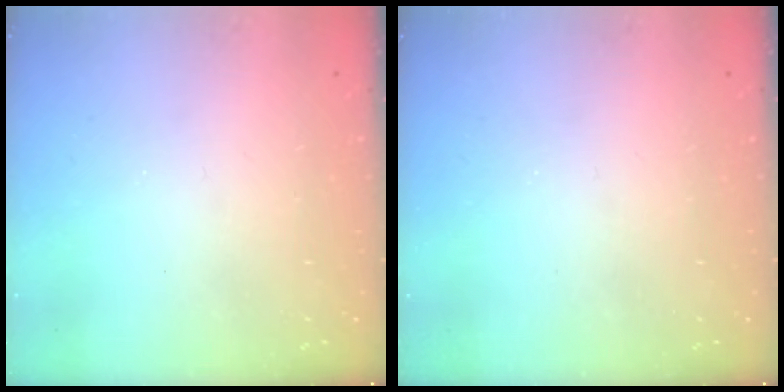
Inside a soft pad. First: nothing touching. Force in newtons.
{"total": 0.0}